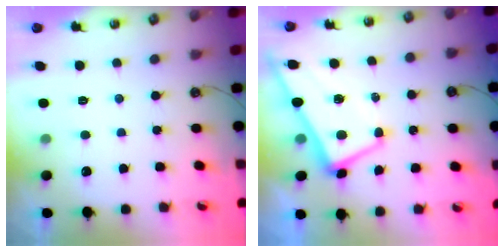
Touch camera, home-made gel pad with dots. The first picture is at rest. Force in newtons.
{"total": 1.0, "press": 0.2, "slide": 1.0}